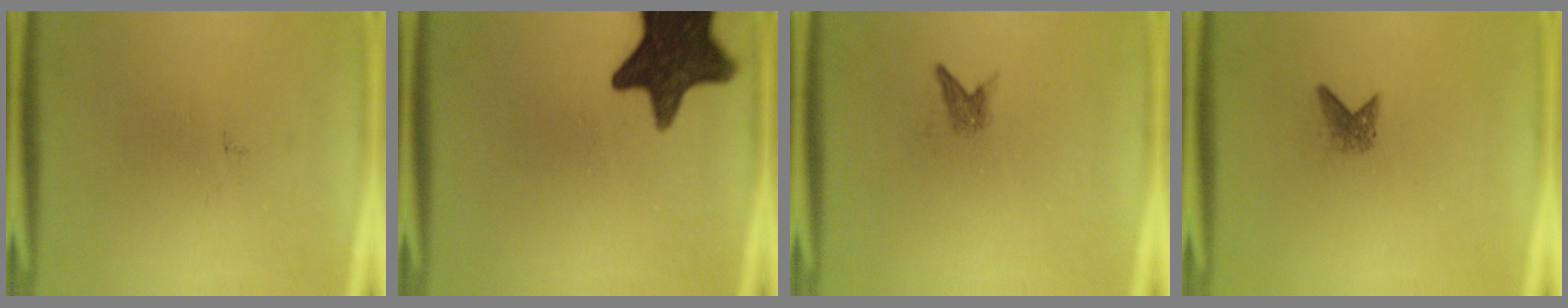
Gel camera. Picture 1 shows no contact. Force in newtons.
{"total": 15.5}
{"total": 1.3}
{"total": 1.6}